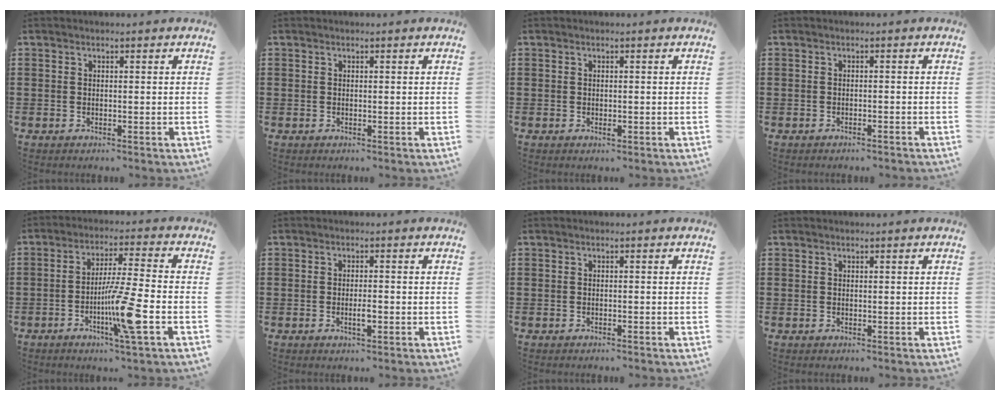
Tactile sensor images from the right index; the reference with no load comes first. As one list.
[{"total": 0.0}, {"total": 0.6, "force": [-0.2, 0.2, 0.5], "torque": [-0.010, -0.003, -0.003]}, {"total": 1.0, "force": [-1.0, -0.1, 0.1], "torque": [-0.004, -0.002, -0.020]}, {"total": 11.4, "force": [-4.0, 0.4, 10.7], "torque": [-0.202, -0.011, -0.078]}, {"total": 2.2, "force": [-0.7, 0.5, 2.0], "torque": [-0.036, 0.001, -0.011]}, {"total": 0.6, "force": [-0.6, -0.1, 0.1], "torque": [-0.002, -0.003, -0.011]}, {"total": 0.0}]